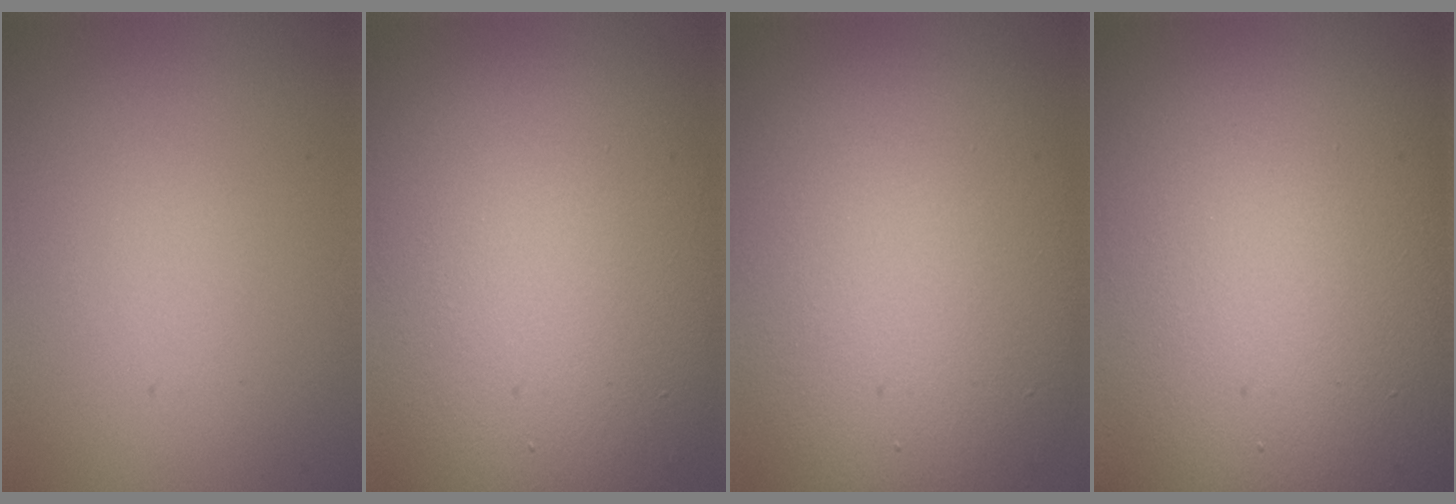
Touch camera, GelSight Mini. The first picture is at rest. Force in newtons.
{"total": 15.2, "press": 15.2, "slide": 0.8}
{"total": 13.8, "press": 13.7, "slide": 1.3}
{"total": 26.3, "press": 26.2, "slide": 1.4}